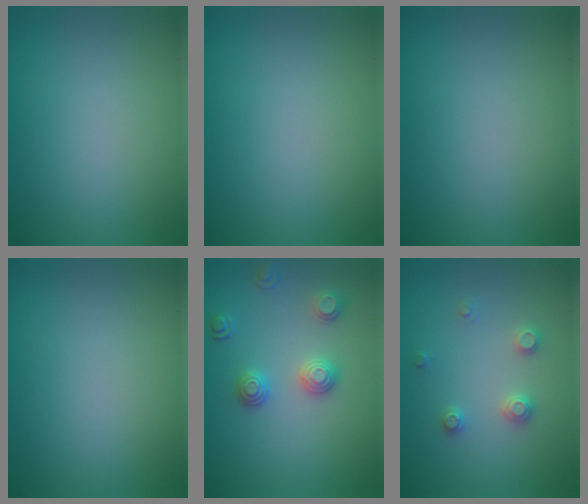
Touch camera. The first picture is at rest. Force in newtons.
{"total": 0.0}
{"total": 0.0}
{"total": 0.0}
{"total": 2.7, "press": 2.6, "slide": 0.9}
{"total": 2.0, "press": 2.0, "slide": 0.2}